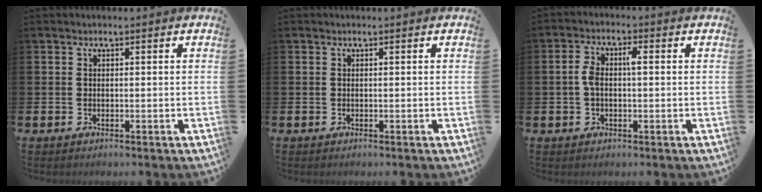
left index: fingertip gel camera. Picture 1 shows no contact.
{"total": 0.0}
{"total": 3.6, "force": [0.2, 1.8, 3.1], "torque": [-0.058, 0.009, 0.001]}